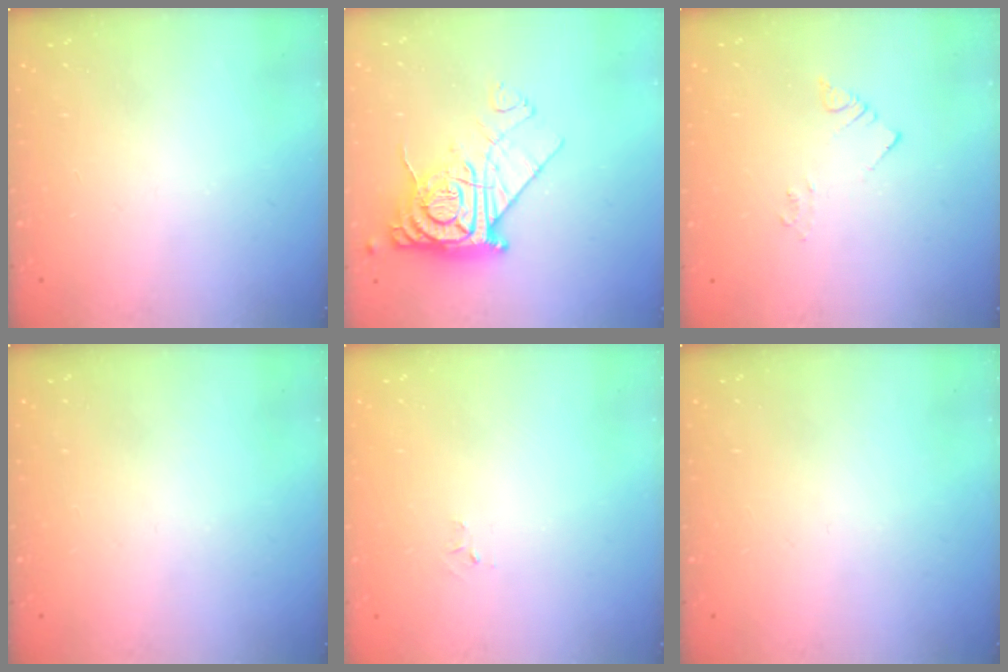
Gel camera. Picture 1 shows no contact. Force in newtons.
{"total": 13.8, "press": 13.7, "slide": 1.3}
{"total": 2.1, "press": 2.1, "slide": 0.3}
{"total": 0.0}
{"total": 2.6, "press": 2.6, "slide": 0.4}
{"total": 0.0}